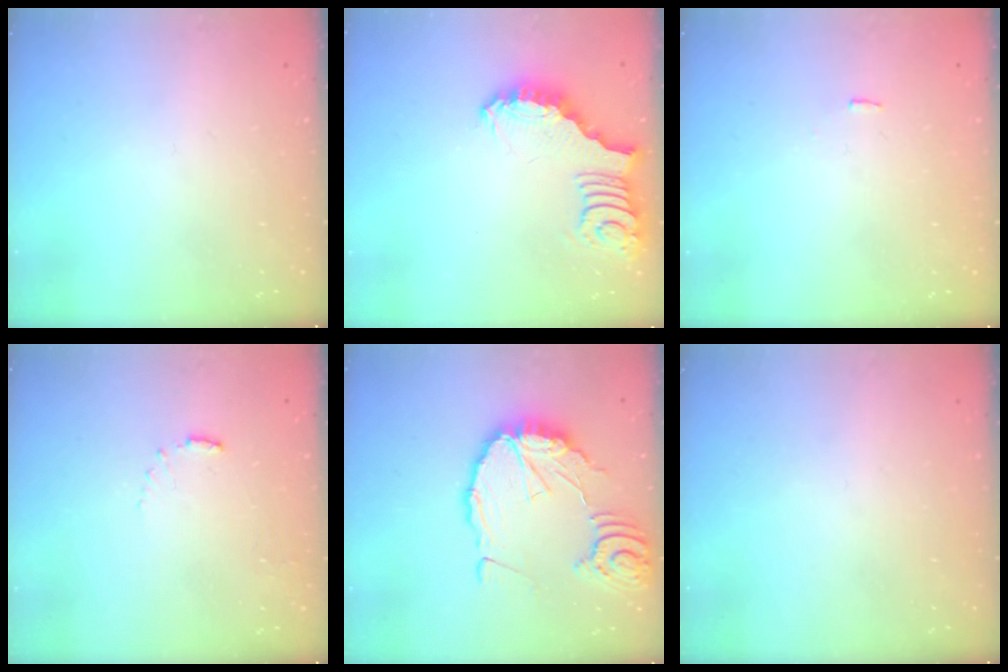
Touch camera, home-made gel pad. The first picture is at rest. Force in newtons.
{"total": 3.3, "press": 3.2, "slide": 0.8}
{"total": 4.0, "press": 4.0, "slide": 0.4}
{"total": 3.6, "press": 3.6, "slide": 0.4}
{"total": 16.5, "press": 16.5, "slide": 1.6}
{"total": 0.0}